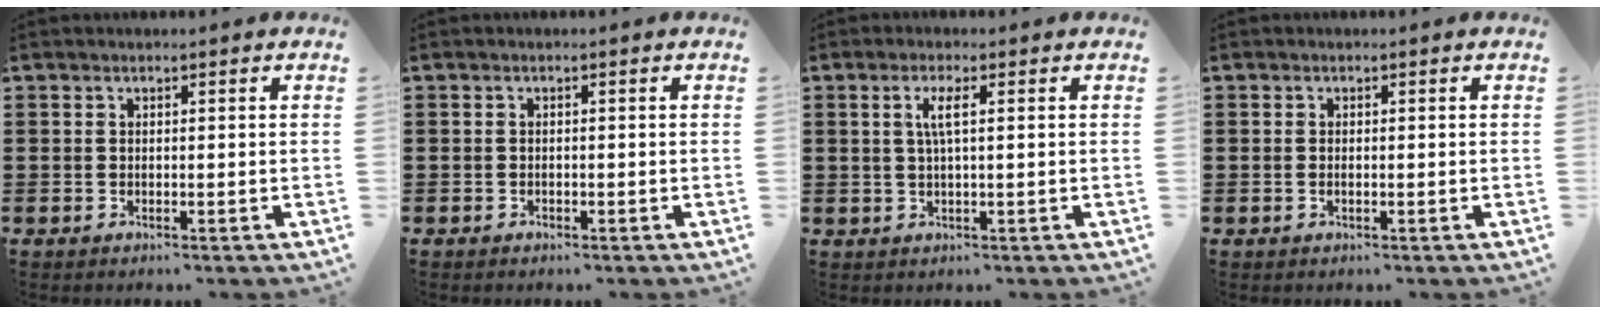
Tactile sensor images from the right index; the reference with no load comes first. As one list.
[{"total": 0.6, "force": [-0.5, 0.2, 0.1], "torque": [-0.003, 0.001, -0.011]}, {"total": 2.9, "force": [0.3, 0.1, 2.9], "torque": [-0.058, -0.002, 0.001]}, {"total": 0.5, "force": [-0.3, 0.1, 0.4], "torque": [-0.009, -0.003, -0.005]}]